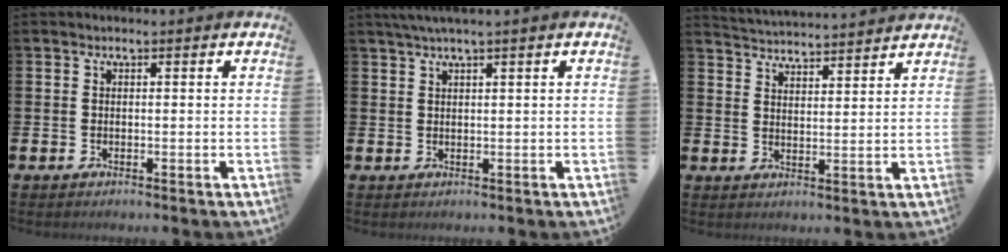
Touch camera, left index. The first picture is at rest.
{"total": 2.1, "force": [1.5, -0.2, 1.3], "torque": [-0.032, 0.003, 0.029]}
{"total": 4.4, "force": [4.4, 0.0, -0.3], "torque": [-0.005, -0.033, 0.077]}